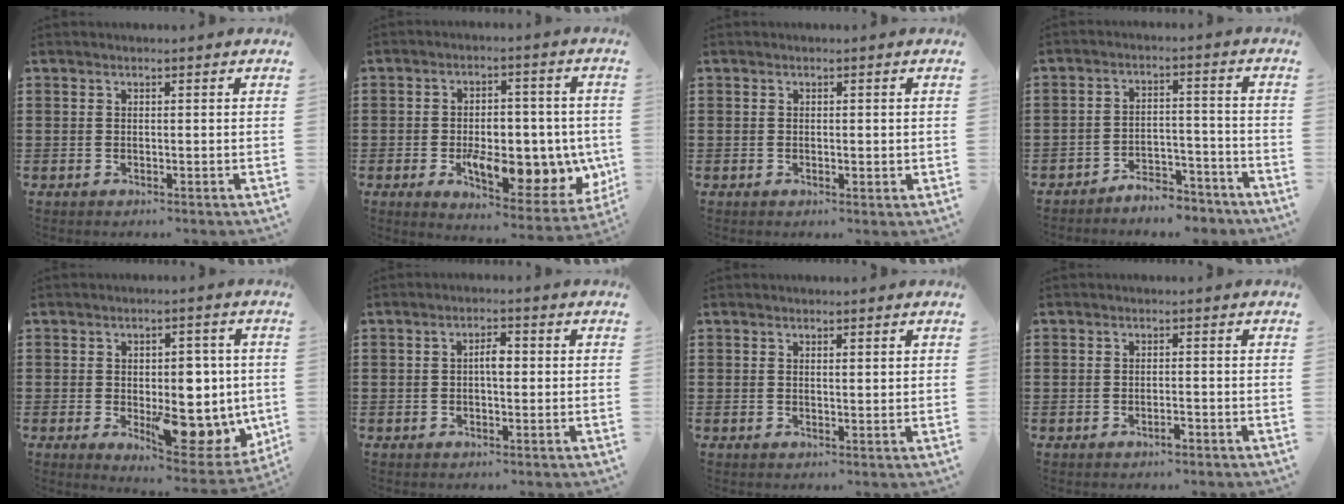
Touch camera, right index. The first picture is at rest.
{"total": 11.1, "force": [-1.8, 5.8, 9.3], "torque": [-0.139, -0.014, -0.025]}
{"total": 0.6, "force": [0.0, 0.4, 0.5], "torque": [-0.011, 0.001, 0.000]}
{"total": 5.0, "force": [-4.9, 0.8, 0.7], "torque": [-0.014, 0.011, -0.098]}
{"total": 10.1, "force": [-0.6, 6.0, 8.1], "torque": [-0.096, -0.009, -0.005]}
{"total": 2.7, "force": [0.0, 1.0, 2.5], "torque": [-0.046, 0.002, -0.002]}
{"total": 0.8, "force": [0.5, 0.1, 0.5], "torque": [-0.012, 0.000, 0.010]}
{"total": 1.6, "force": [-1.0, 0.4, 1.2], "torque": [-0.024, -0.002, -0.017]}